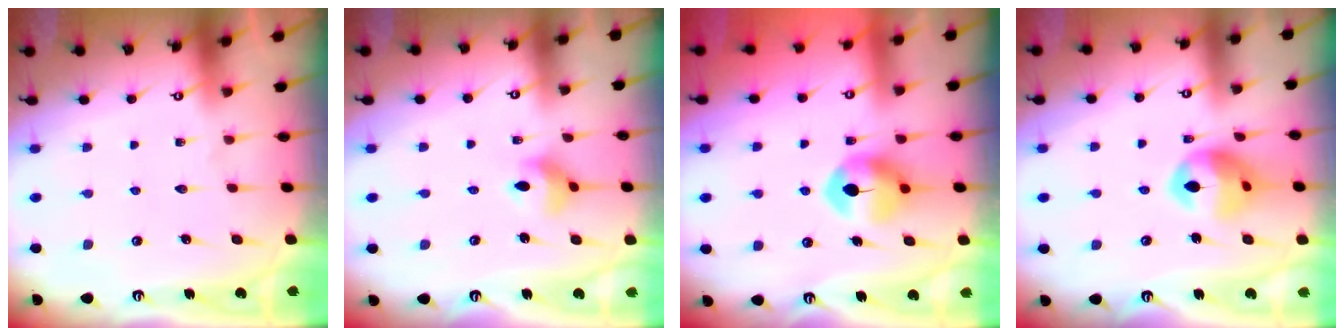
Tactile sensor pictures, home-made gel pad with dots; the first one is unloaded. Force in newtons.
{"total": 7.2, "press": 6.9, "slide": 2.0}
{"total": 9.7, "press": 9.7, "slide": 0.5}
{"total": 12.2, "press": 12.1, "slide": 1.4}